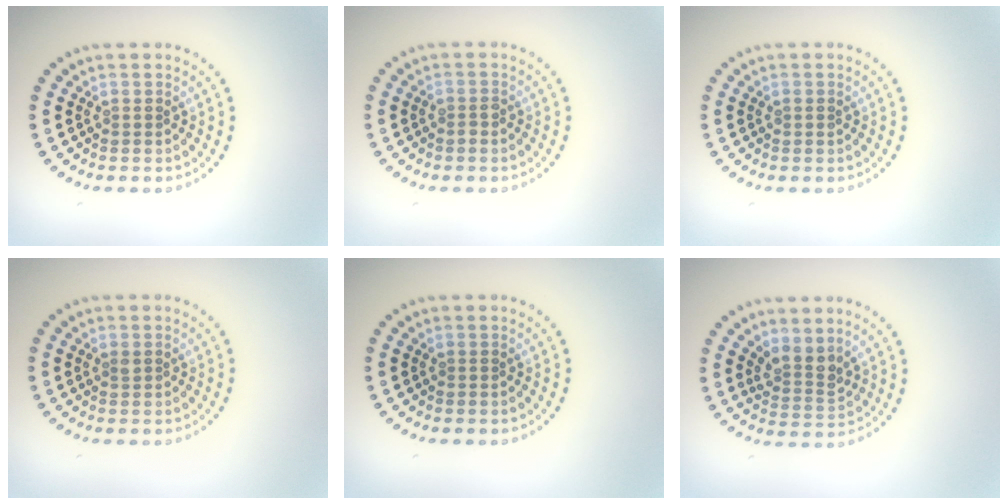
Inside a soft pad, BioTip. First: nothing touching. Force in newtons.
{"total": 0.8, "press": 0.6, "slide": 0.4}
{"total": 0.5, "press": 0.5, "slide": 0.0}
{"total": 0.6, "press": 0.5, "slide": 0.3}
{"total": 0.0}
{"total": 2.6, "press": 2.0, "slide": 1.7}